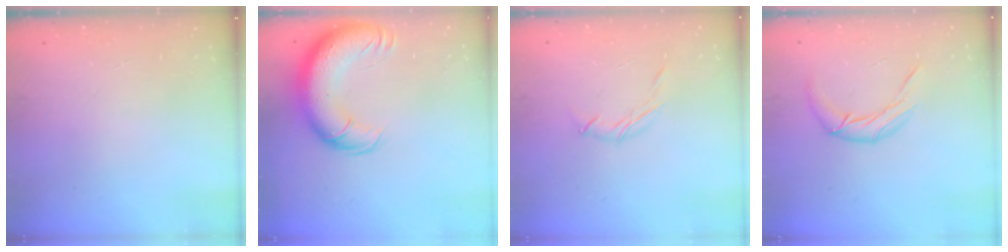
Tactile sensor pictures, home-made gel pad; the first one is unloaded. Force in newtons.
{"total": 20.1, "press": 19.5, "slide": 4.6}
{"total": 4.0, "press": 3.9, "slide": 0.9}
{"total": 10.6, "press": 10.5, "slide": 1.3}